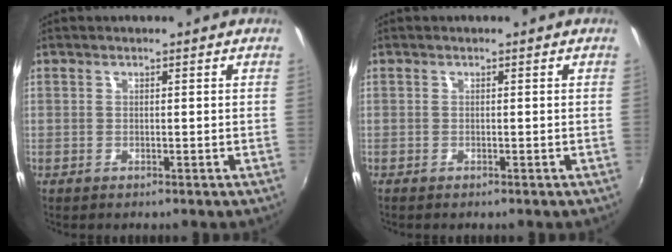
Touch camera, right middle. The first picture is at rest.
{"total": 0.0}